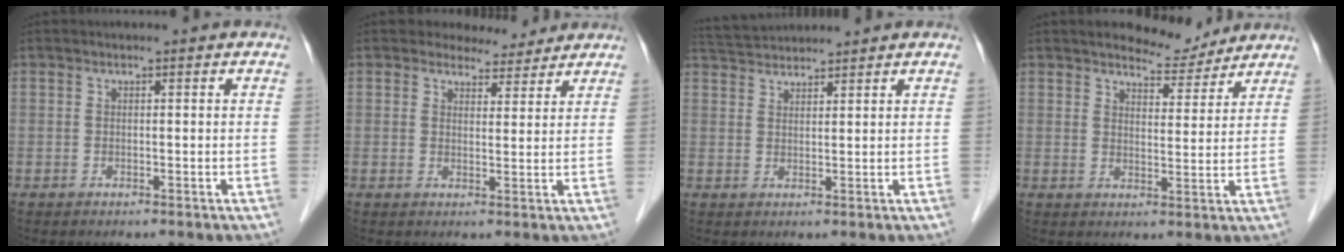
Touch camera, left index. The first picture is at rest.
{"total": 4.2, "force": [3.9, 1.7, 0.1], "torque": [0.002, -0.003, 0.047]}
{"total": 4.9, "force": [4.9, 0.1, 0.6], "torque": [-0.017, 0.032, 0.090]}
{"total": 5.8, "force": [5.5, 1.5, 0.7], "torque": [-0.011, -0.009, 0.078]}